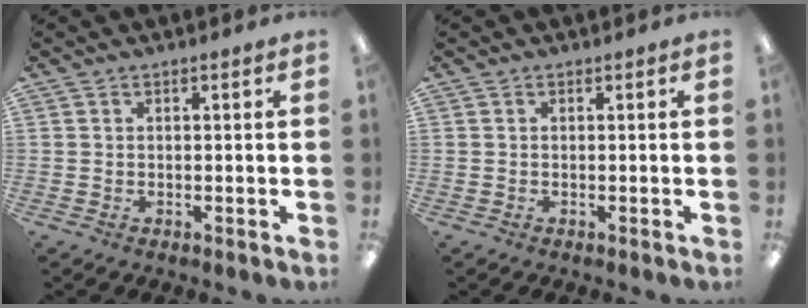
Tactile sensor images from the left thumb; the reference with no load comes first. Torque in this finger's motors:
{"motor_torque": [-0.05, -0.06, 0.02, 0.00, 0.00]}